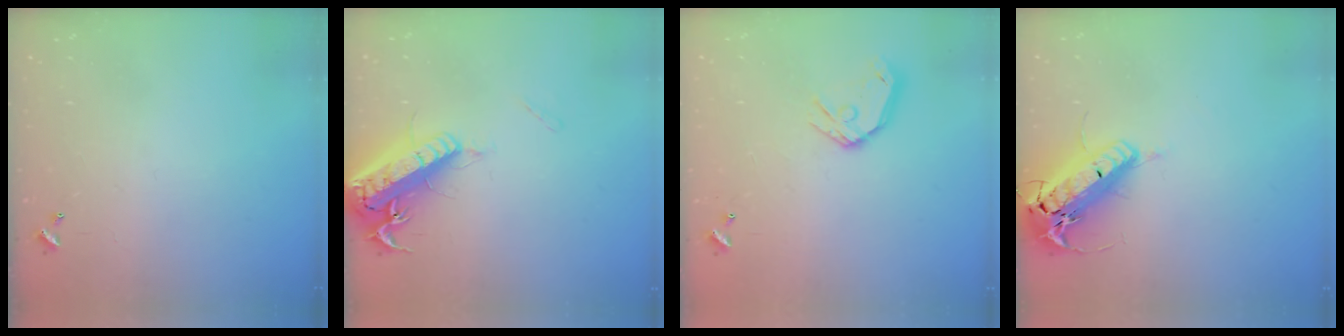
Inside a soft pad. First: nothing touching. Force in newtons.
{"total": 20.1, "press": 19.7, "slide": 3.9}
{"total": 11.2, "press": 11.0, "slide": 1.8}
{"total": 22.0, "press": 21.5, "slide": 4.5}